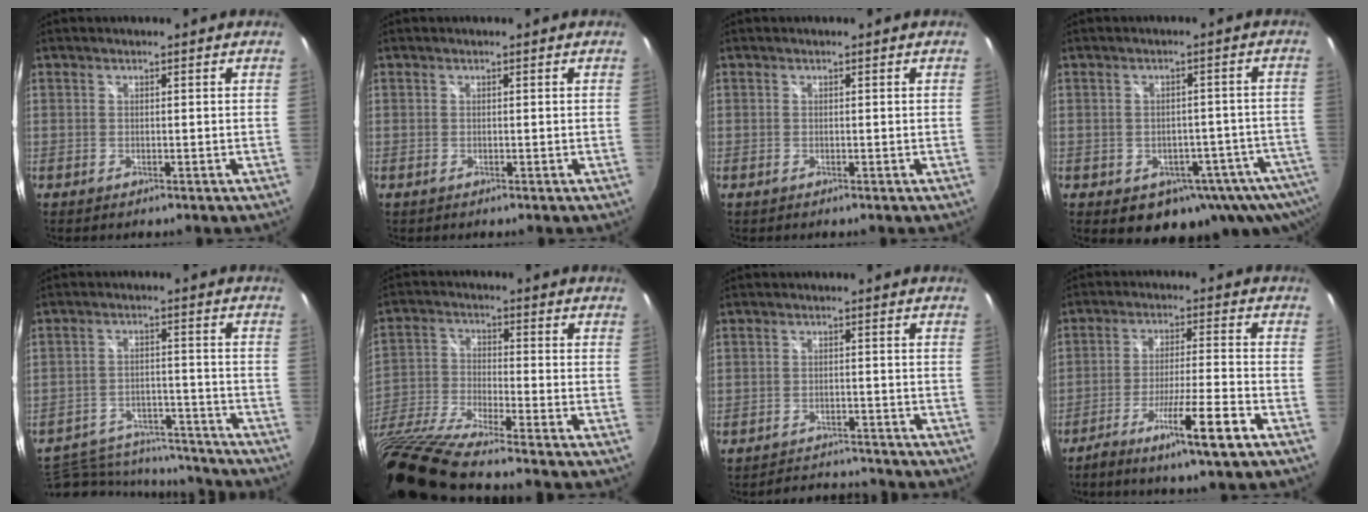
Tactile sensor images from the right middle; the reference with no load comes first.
{"total": 0.0}
{"total": 0.0}
{"total": 12.8, "force": [-7.3, 8.1, 6.7], "torque": [-0.111, 0.004, -0.072]}
{"total": 21.5, "force": [-18.5, 7.9, 7.7], "torque": [-0.174, 0.011, -0.246]}
{"total": 17.9, "force": [-14.1, 1.0, 11.1], "torque": [-0.220, -0.055, -0.270]}
{"total": 6.3, "force": [-6.1, 1.3, 0.8], "torque": [-0.027, 0.013, -0.088]}
{"total": 10.3, "force": [-6.4, -0.6, 8.0], "torque": [-0.157, -0.012, -0.112]}